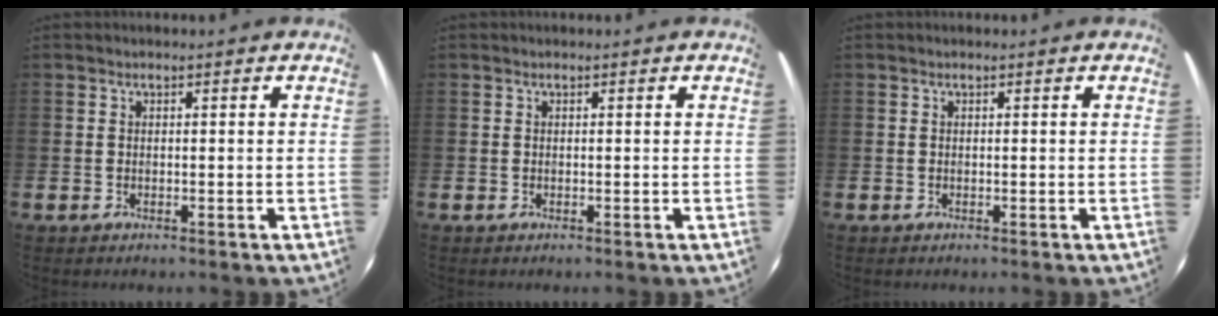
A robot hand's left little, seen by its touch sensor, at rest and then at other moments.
{"total": 0.0}
{"total": 0.0}